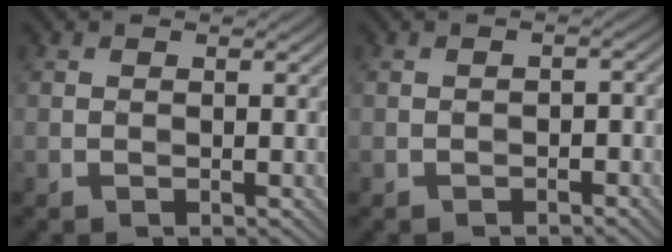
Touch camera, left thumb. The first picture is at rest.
{"total": 1.4, "force": [-0.9, 0.8, 0.8], "torque": [-0.011, 0.000, -0.017]}